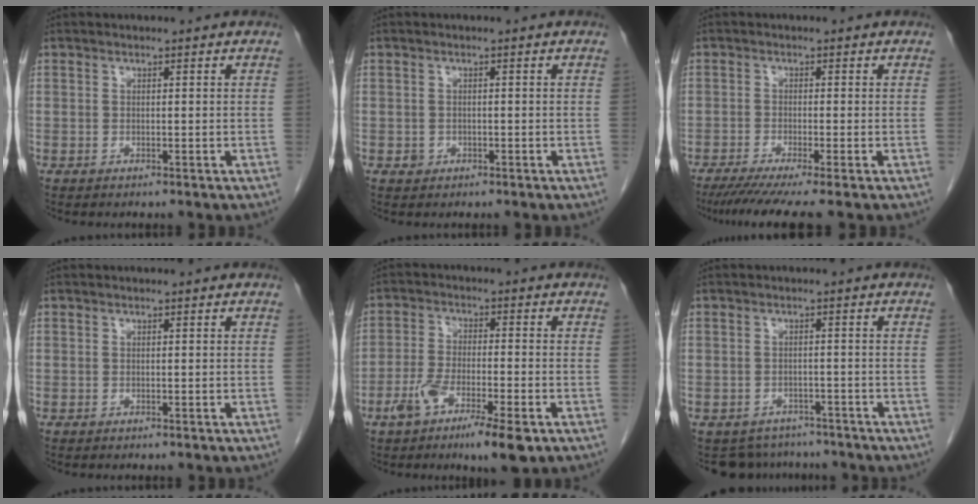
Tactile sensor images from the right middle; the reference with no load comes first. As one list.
[{"total": 1.1, "force": [-0.4, 1.0, 0.2], "torque": [-0.001, 0.004, -0.005]}, {"total": 7.3, "force": [-5.7, -0.7, 4.5], "torque": [-0.062, -0.021, -0.092]}, {"total": 0.0}, {"total": 9.3, "force": [-5.1, 1.6, 7.6], "torque": [-0.141, -0.011, -0.086]}, {"total": 5.7, "force": [-5.0, 2.7, -0.5], "torque": [0.013, 0.012, -0.065]}]